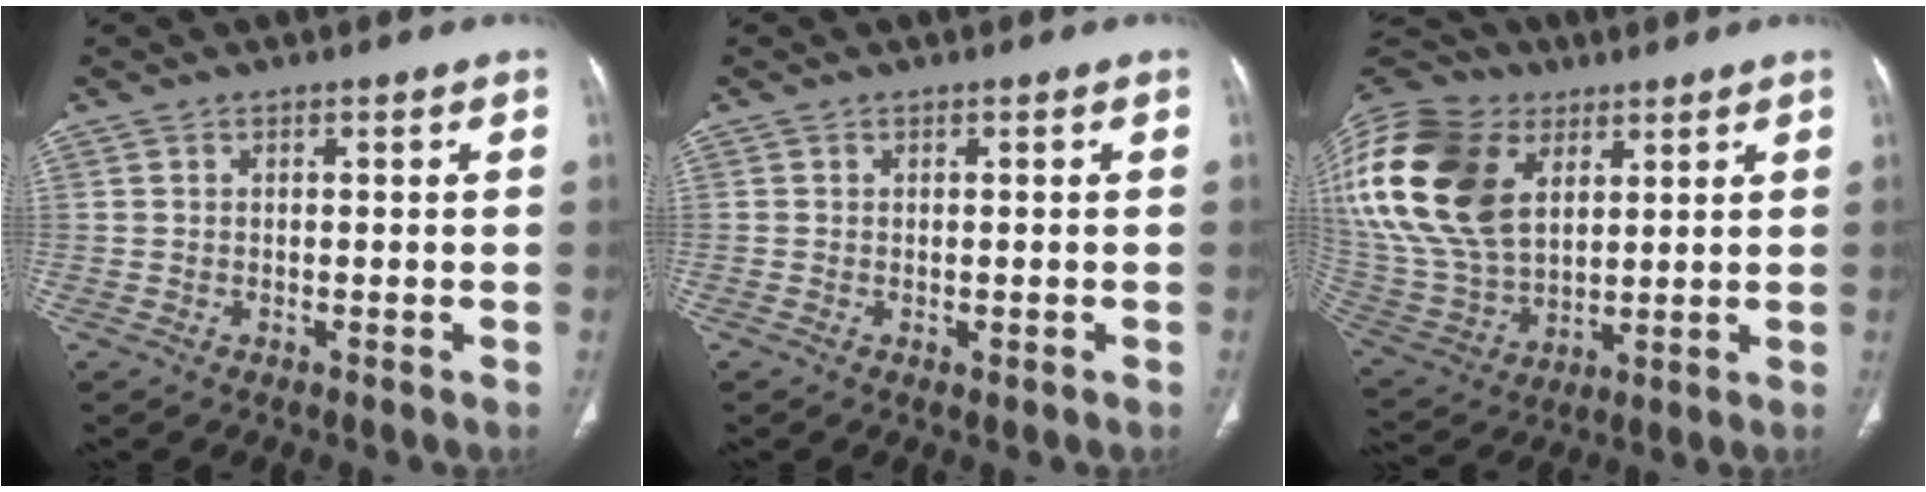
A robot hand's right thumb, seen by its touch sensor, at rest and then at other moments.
{"total": 0.9, "force": [-0.3, 0.4, 0.7], "torque": [-0.007, -0.001, -0.001]}
{"total": 30.5, "force": [10.7, 20.3, 20.1], "torque": [-0.467, 0.019, 0.216]}